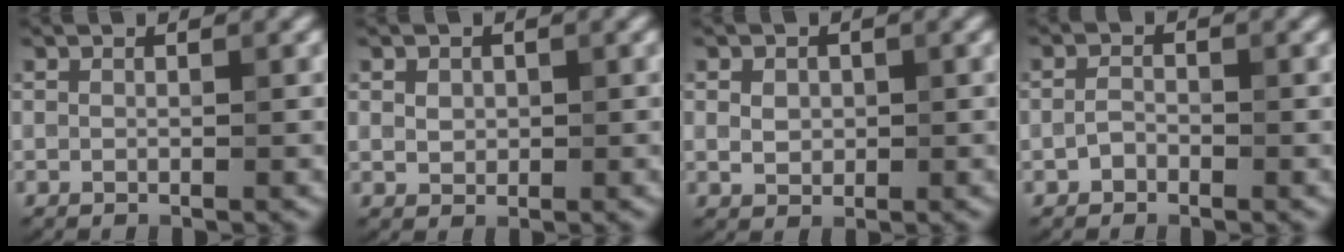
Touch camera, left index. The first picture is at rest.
{"total": 1.5, "force": [0.4, 1.3, 0.7], "torque": [-0.012, -0.001, 0.009]}
{"total": 1.9, "force": [0.3, 1.6, 1.0], "torque": [-0.017, -0.002, 0.006]}
{"total": 1.3, "force": [-0.7, 0.9, 0.6], "torque": [-0.012, 0.003, -0.017]}